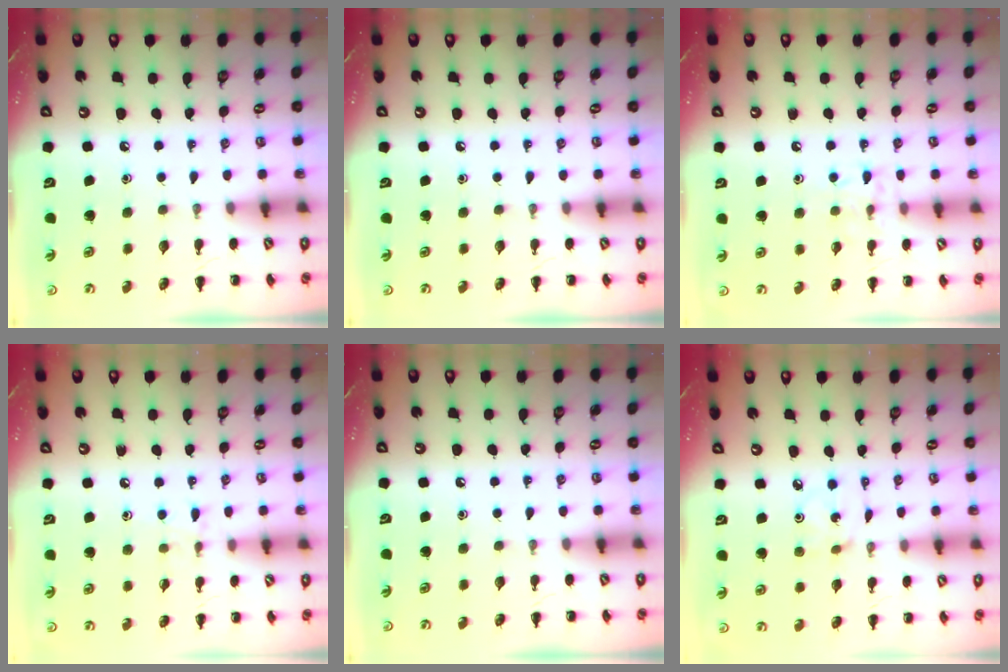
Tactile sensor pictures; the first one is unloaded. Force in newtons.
{"total": 0.0}
{"total": 7.0, "press": 6.9, "slide": 1.1}
{"total": 6.2, "press": 5.8, "slide": 2.1}
{"total": 0.0}
{"total": 1.2, "press": 1.2, "slide": 0.4}